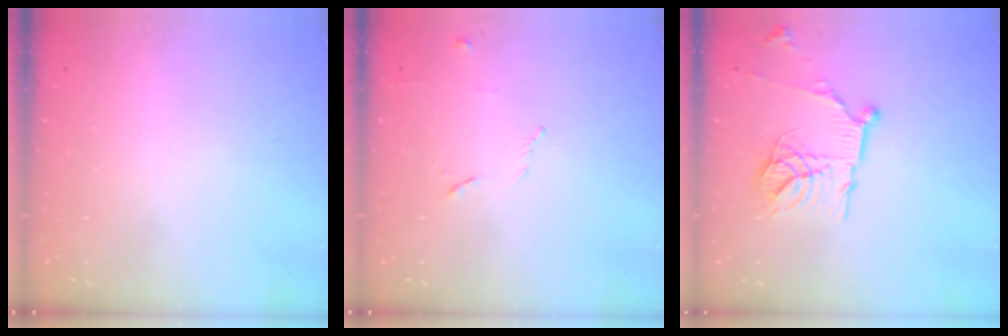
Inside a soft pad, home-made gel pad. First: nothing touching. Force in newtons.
{"total": 5.9, "press": 5.8, "slide": 1.1}
{"total": 15.2, "press": 15.2, "slide": 0.8}